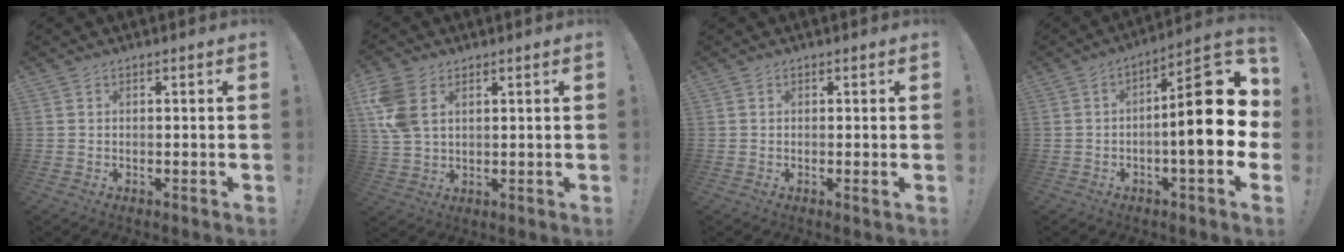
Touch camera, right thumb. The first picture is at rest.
{"total": 9.4, "force": [3.9, 5.7, 6.3], "torque": [-0.134, -0.012, 0.074]}
{"total": 1.1, "force": [0.3, 0.0, 1.1], "torque": [-0.013, -0.004, 0.002]}
{"total": 20.5, "force": [-0.5, 6.7, 19.4], "torque": [-0.255, 0.007, -0.006]}